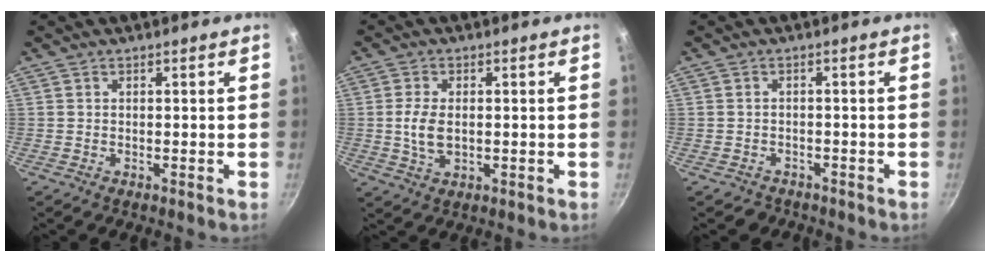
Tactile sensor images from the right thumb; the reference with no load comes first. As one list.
[{"total": 5.7, "force": [0.0, 3.3, 4.6], "torque": [-0.091, 0.002, 0.001]}, {"total": 2.5, "force": [-1.8, 1.7, 0.2], "torque": [0.007, 0.030, -0.022]}]